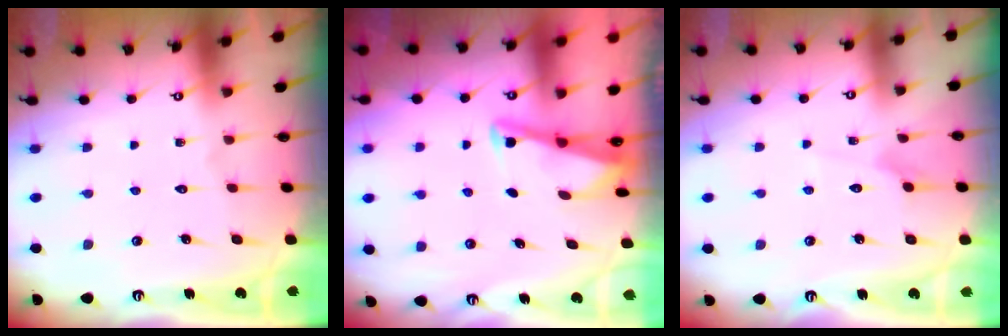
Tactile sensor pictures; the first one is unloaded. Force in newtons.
{"total": 2.9, "press": 2.9, "slide": 0.3}
{"total": 2.7, "press": 2.7, "slide": 0.3}